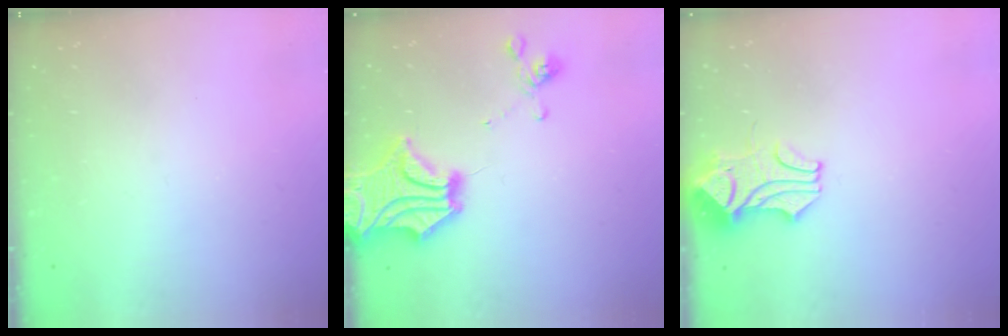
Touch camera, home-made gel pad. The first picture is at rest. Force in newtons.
{"total": 7.2, "press": 6.6, "slide": 2.8}
{"total": 2.2, "press": 2.0, "slide": 0.7}